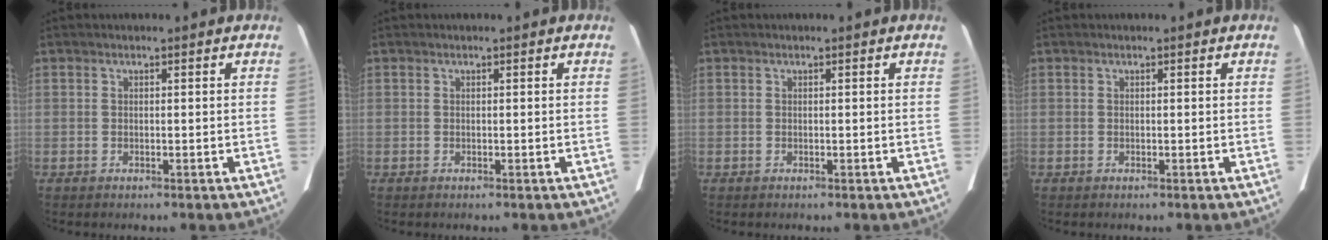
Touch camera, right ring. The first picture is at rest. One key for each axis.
{"total": 0.0}
{"total": 0.0}
{"total": 0.0}